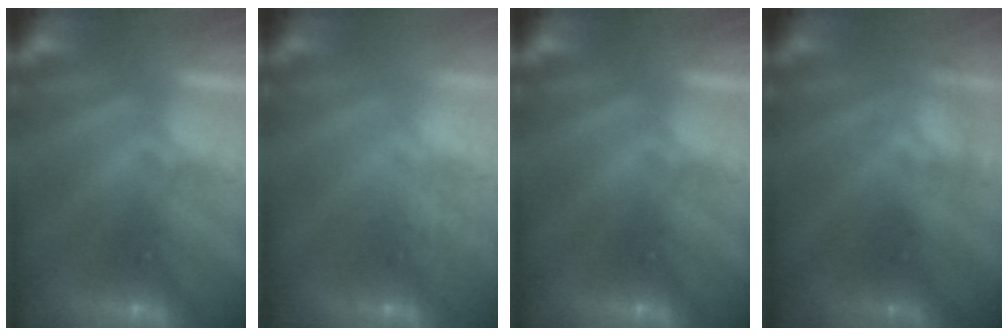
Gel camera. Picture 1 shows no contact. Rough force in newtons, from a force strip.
{"total": 2.4}
{"total": 0.0}
{"total": 2.4}